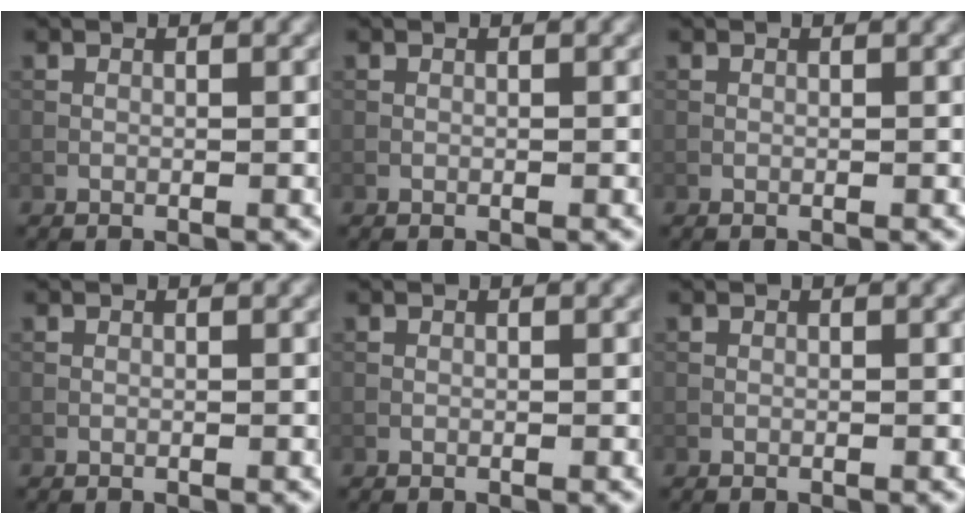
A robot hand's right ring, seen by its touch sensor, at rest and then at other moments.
{"total": 0.0}
{"total": 0.0}
{"total": 0.0}
{"total": 0.0}
{"total": 0.0}